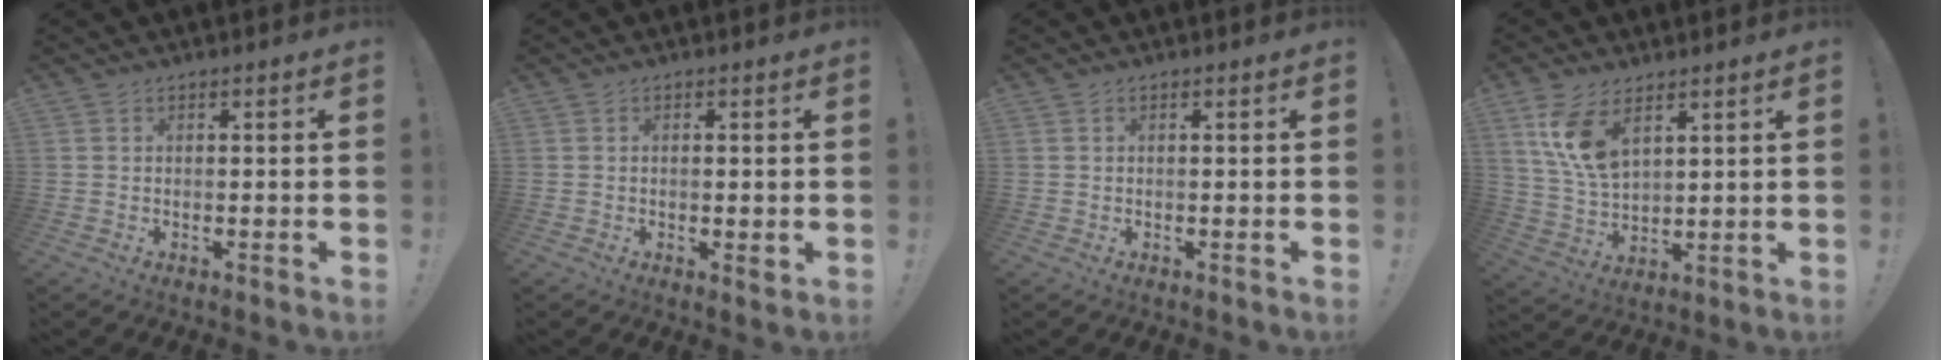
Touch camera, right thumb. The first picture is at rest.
{"total": 1.2, "force": [0.2, 0.4, 1.2], "torque": [-0.004, -0.006, 0.000]}
{"total": 0.0}
{"total": 11.1, "force": [6.0, 5.7, 7.4], "torque": [-0.148, -0.024, 0.111]}